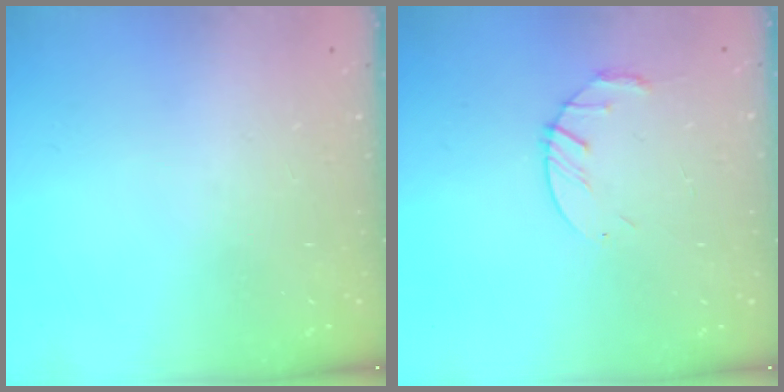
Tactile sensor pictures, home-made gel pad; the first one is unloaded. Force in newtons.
{"total": 3.6, "press": 3.6, "slide": 0.6}